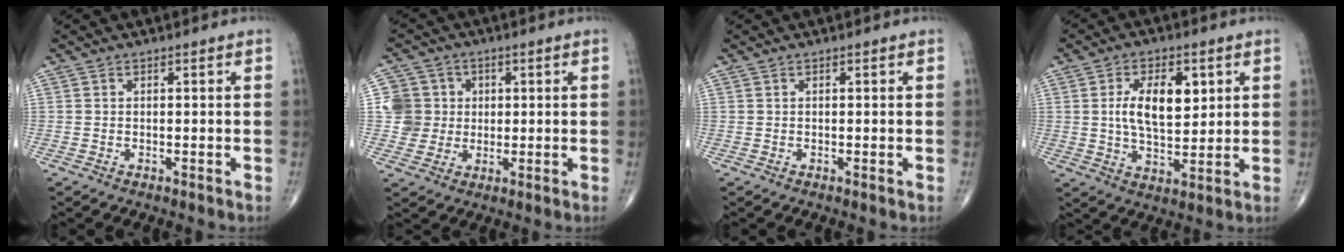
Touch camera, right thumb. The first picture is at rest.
{"total": 7.2, "force": [0.8, 7.1, 0.9], "torque": [0.018, 0.008, 0.011]}
{"total": 0.0}
{"total": 10.4, "force": [2.4, 5.5, 8.5], "torque": [-0.129, -0.012, 0.046]}